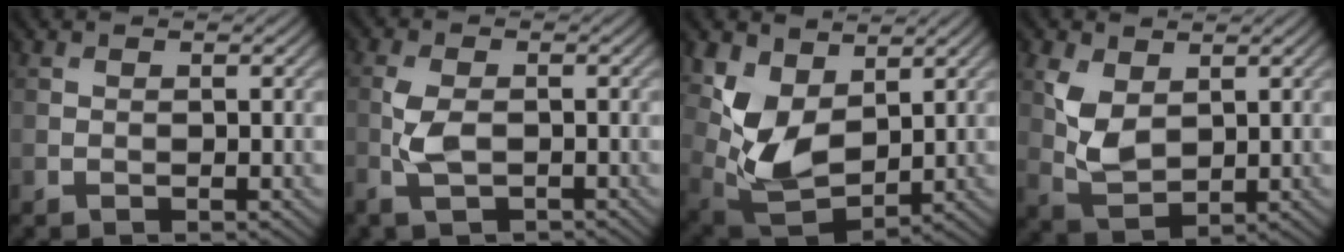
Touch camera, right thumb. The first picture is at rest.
{"total": 4.0, "force": [-1.3, 2.1, 3.1], "torque": [-0.084, -0.004, -0.028]}
{"total": 9.4, "force": [3.6, 5.5, 6.7], "torque": [-0.169, -0.004, 0.072]}
{"total": 5.5, "force": [1.8, 3.4, 4.0], "torque": [-0.095, -0.004, 0.037]}